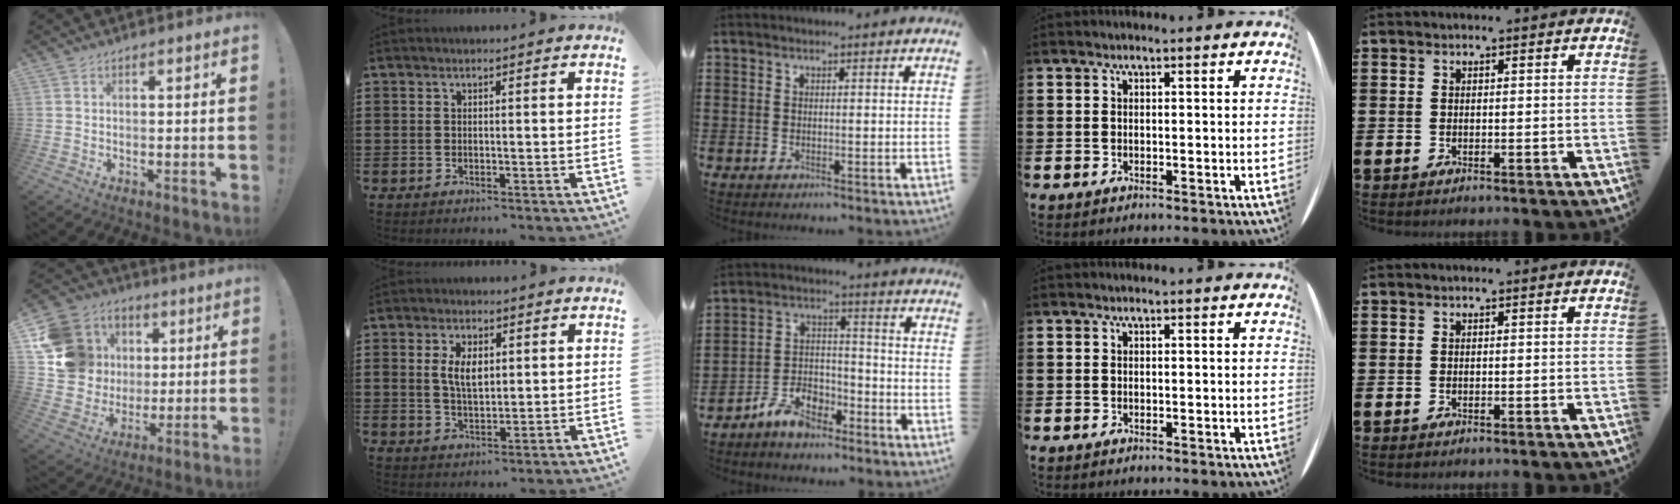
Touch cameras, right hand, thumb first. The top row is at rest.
{"thumb": {"total": 18.8, "force": [3.9, 17.0, 7.2], "torque": [-0.112, 0.001, 0.112]}, "index": {"total": 5.0, "force": [1.0, 2.7, 4.1], "torque": [-0.078, 0.007, 0.015]}, "middle": {"total": 6.7, "force": [-5.6, 2.9, 2.1], "torque": [-0.048, 0.018, -0.111]}}